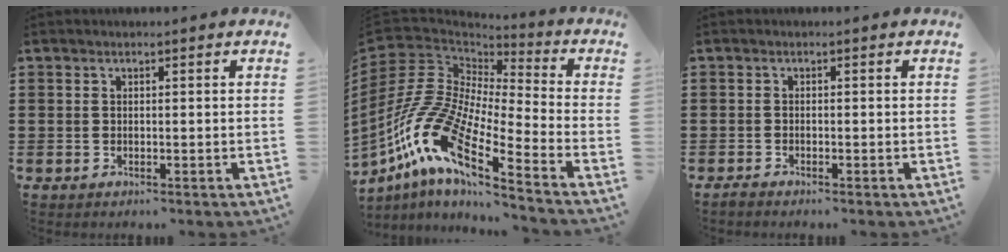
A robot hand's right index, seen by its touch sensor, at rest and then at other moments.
{"total": 14.3, "force": [-9.0, 4.1, 10.3], "torque": [-0.263, -0.016, -0.190]}
{"total": 0.8, "force": [-0.7, 0.0, 0.2], "torque": [-0.006, -0.004, -0.014]}